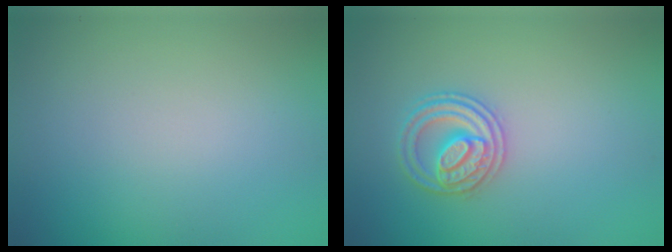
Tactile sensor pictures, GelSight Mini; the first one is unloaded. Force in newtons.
{"total": 2.7, "press": 2.6, "slide": 0.3}